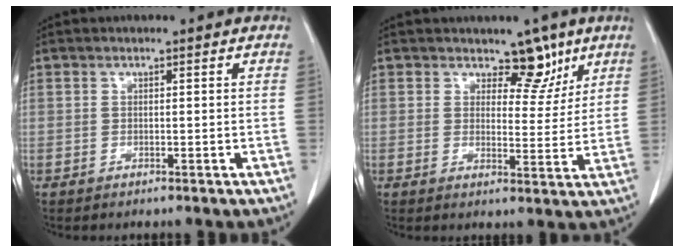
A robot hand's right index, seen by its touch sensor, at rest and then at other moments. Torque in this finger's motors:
{"motor_torque": [0.03, 0.19, 0.01, 0.00]}